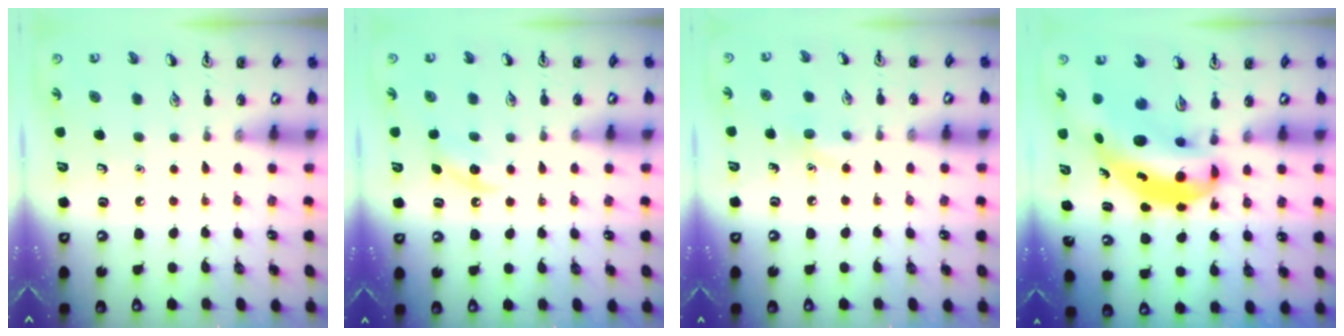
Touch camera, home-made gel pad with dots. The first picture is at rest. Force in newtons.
{"total": 3.7, "press": 3.5, "slide": 1.2}
{"total": 6.2, "press": 6.0, "slide": 1.7}
{"total": 9.5, "press": 9.1, "slide": 2.5}